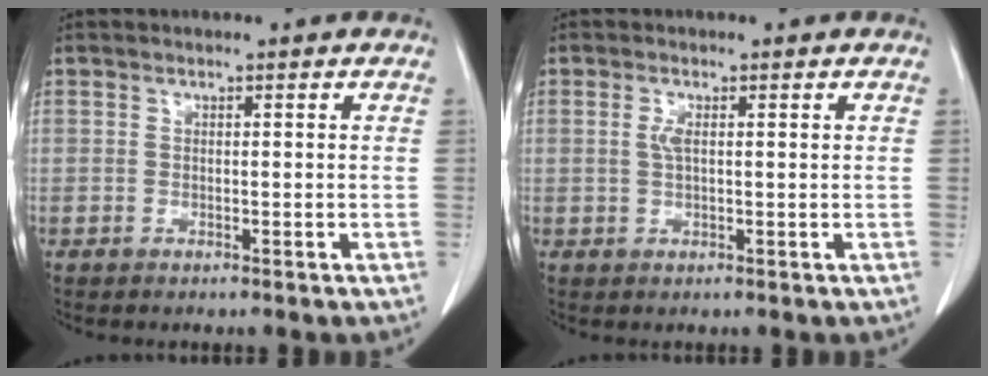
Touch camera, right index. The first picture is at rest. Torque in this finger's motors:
{"motor_torque": [0.05, -0.01, 0.02, 0.01]}